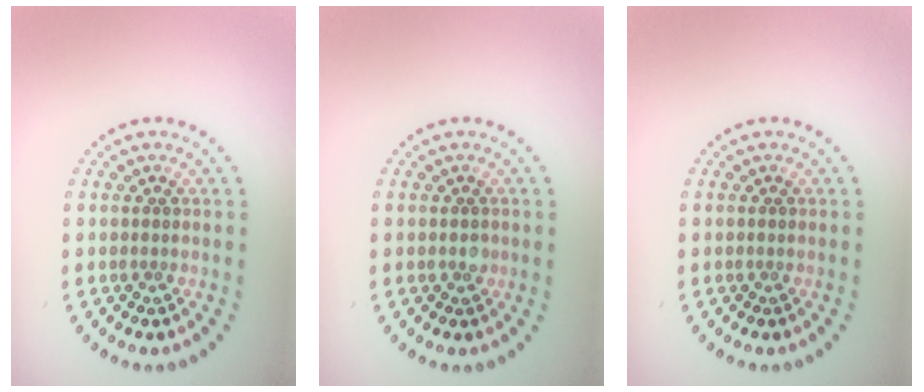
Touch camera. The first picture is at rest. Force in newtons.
{"total": 0.5, "press": 0.4, "slide": 0.3}
{"total": 0.0}